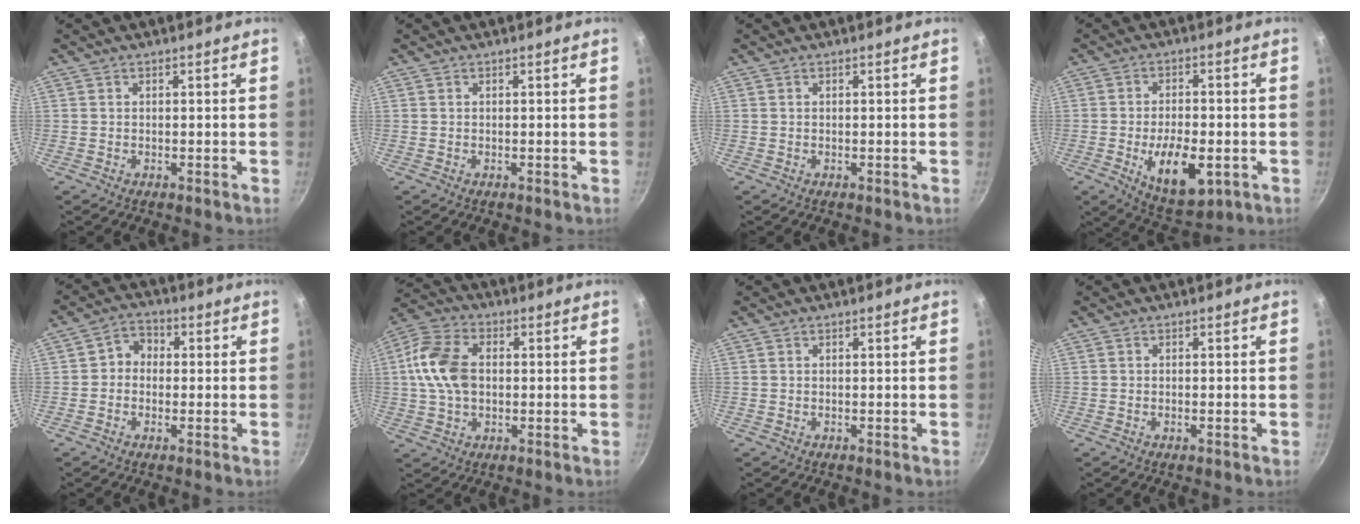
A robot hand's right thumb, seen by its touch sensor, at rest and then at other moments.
{"total": 0.0}
{"total": 0.0}
{"total": 12.4, "force": [-3.5, 6.1, 10.3], "torque": [-0.144, 0.003, -0.042]}
{"total": 4.8, "force": [0.2, 4.1, 2.5], "torque": [-0.022, 0.009, -0.011]}
{"total": 12.3, "force": [0.9, 8.3, 9.0], "torque": [-0.166, 0.019, 0.003]}
{"total": 0.0}
{"total": 0.8, "force": [-0.3, 0.2, 0.7], "torque": [-0.015, 0.002, -0.005]}